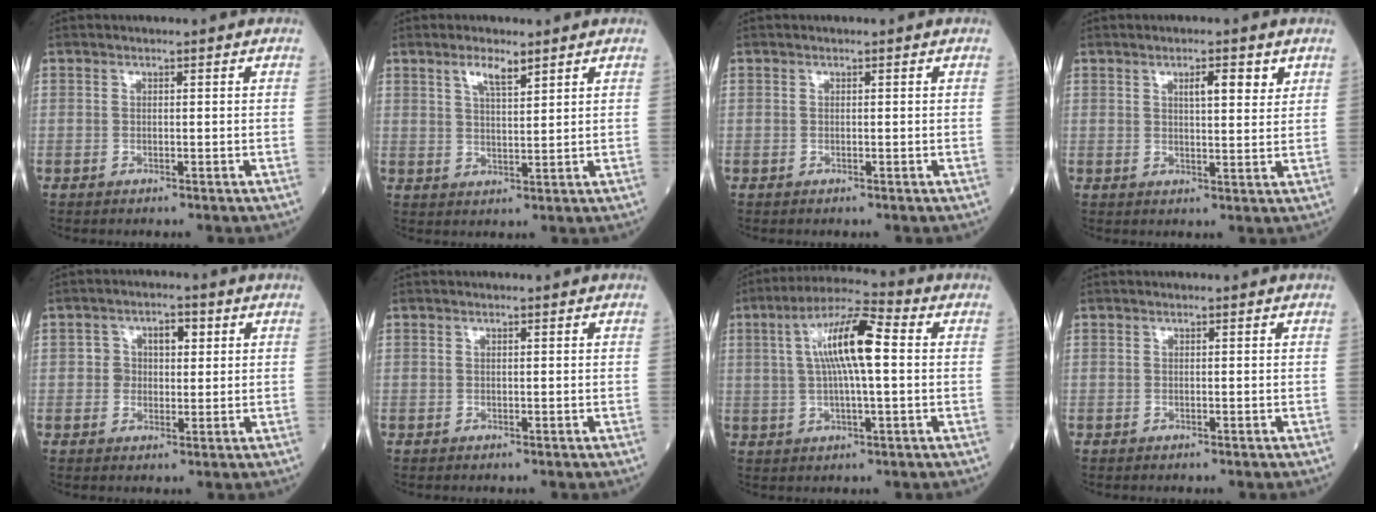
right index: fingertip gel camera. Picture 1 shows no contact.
{"total": 3.8, "force": [2.6, 0.7, 2.7], "torque": [-0.052, 0.002, 0.049]}
{"total": 0.0}
{"total": 4.1, "force": [2.2, 1.0, 3.4], "torque": [-0.051, 0.000, 0.033]}
{"total": 4.5, "force": [1.1, 3.2, 3.0], "torque": [-0.041, 0.018, 0.019]}
{"total": 0.0}
{"total": 11.2, "force": [1.7, 1.7, 10.9], "torque": [-0.201, 0.022, 0.027]}
{"total": 0.0}